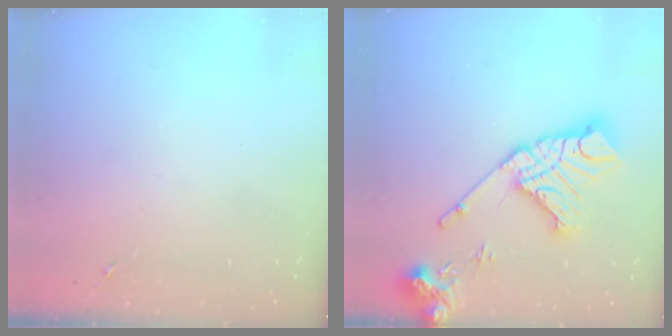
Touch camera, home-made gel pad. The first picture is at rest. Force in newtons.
{"total": 19.0, "press": 18.8, "slide": 2.3}